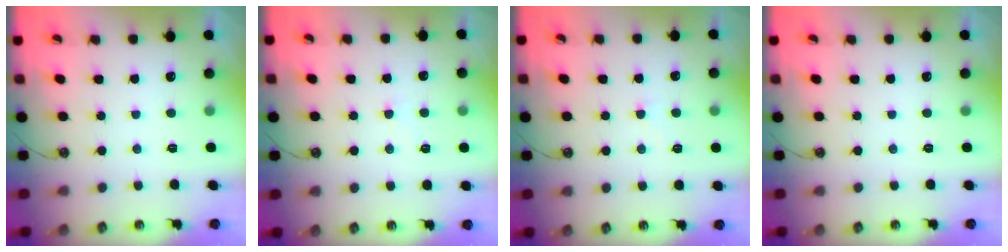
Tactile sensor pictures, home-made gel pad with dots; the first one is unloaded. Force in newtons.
{"total": 3.4, "press": 3.4, "slide": 0.3}
{"total": 0.7, "press": 0.5, "slide": 0.5}
{"total": 0.0}